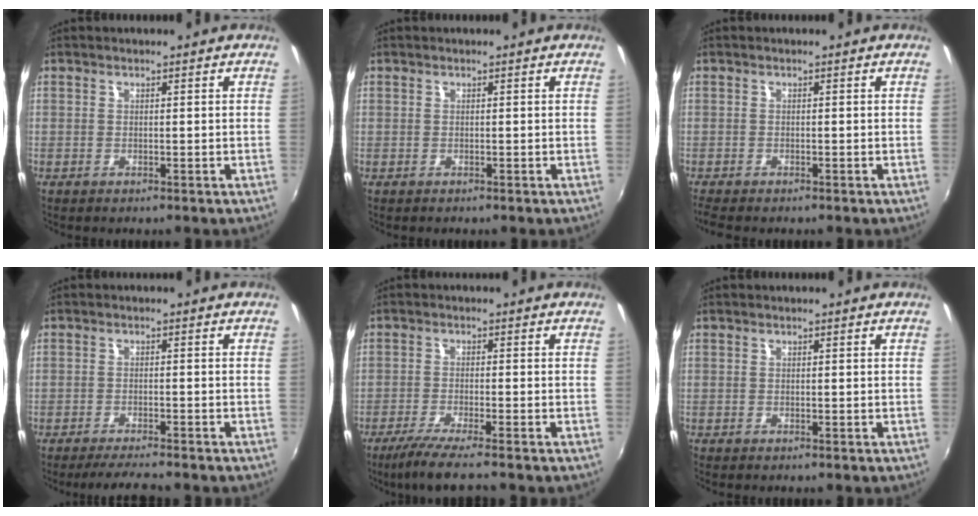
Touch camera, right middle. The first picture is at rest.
{"total": 0.5, "force": [-0.2, 0.5, -0.1], "torque": [0.001, -0.001, -0.003]}
{"total": 2.8, "force": [-2.4, 0.6, 1.3], "torque": [-0.029, -0.019, -0.043]}
{"total": 5.6, "force": [-5.0, 0.2, 2.5], "torque": [-0.060, -0.011, -0.083]}
{"total": 6.3, "force": [-5.2, -0.6, 3.4], "torque": [-0.083, -0.021, -0.094]}
{"total": 0.0}